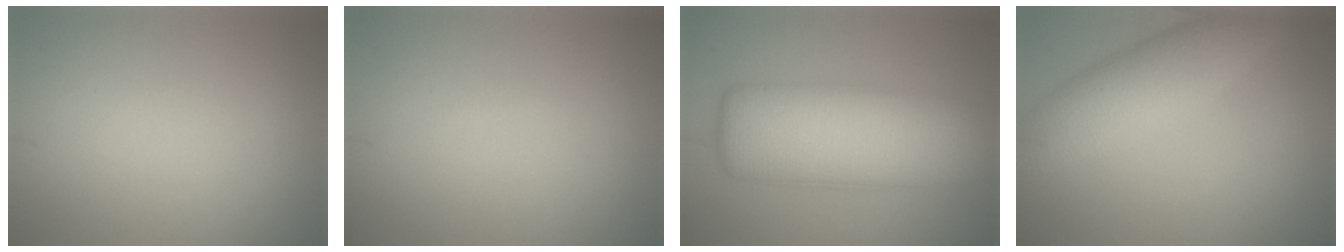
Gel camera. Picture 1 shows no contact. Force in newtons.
{"total": 0.0}
{"total": 10.8, "press": 10.8, "slide": 0.4}
{"total": 5.8, "press": 5.8, "slide": 0.1}